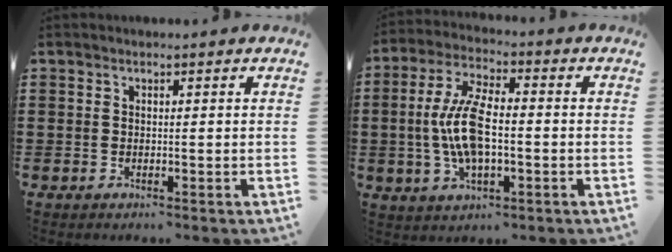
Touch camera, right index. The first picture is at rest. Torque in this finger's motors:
{"motor_torque": [2.14, 0.00, 0.72, 0.21]}